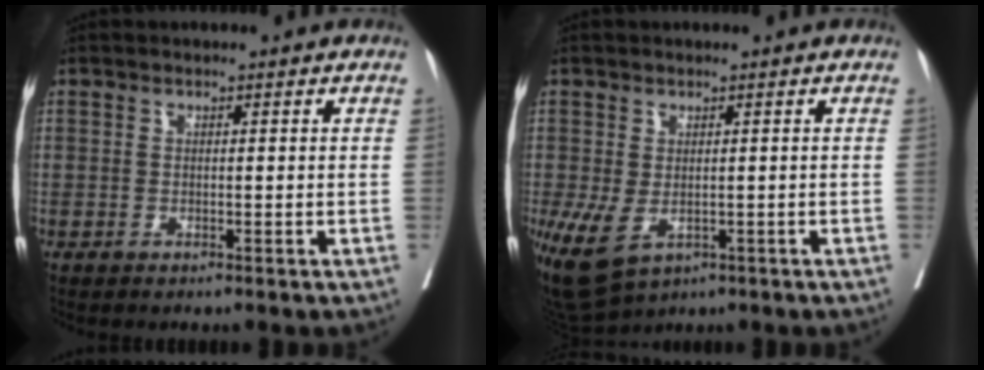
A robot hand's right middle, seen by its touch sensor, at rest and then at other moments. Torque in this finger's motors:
{"motor_torque": [0.06, -0.16, 0.67, 0.16]}